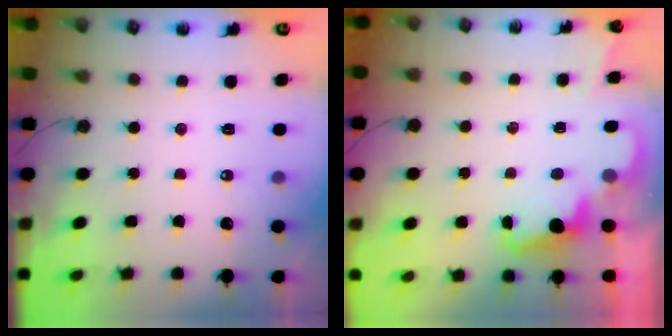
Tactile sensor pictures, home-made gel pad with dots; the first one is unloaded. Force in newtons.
{"total": 2.3, "press": 2.3, "slide": 0.5}